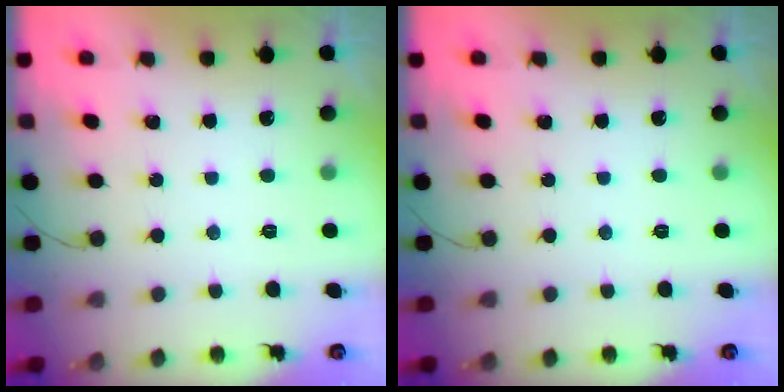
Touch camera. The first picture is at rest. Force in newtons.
{"total": 0.0}